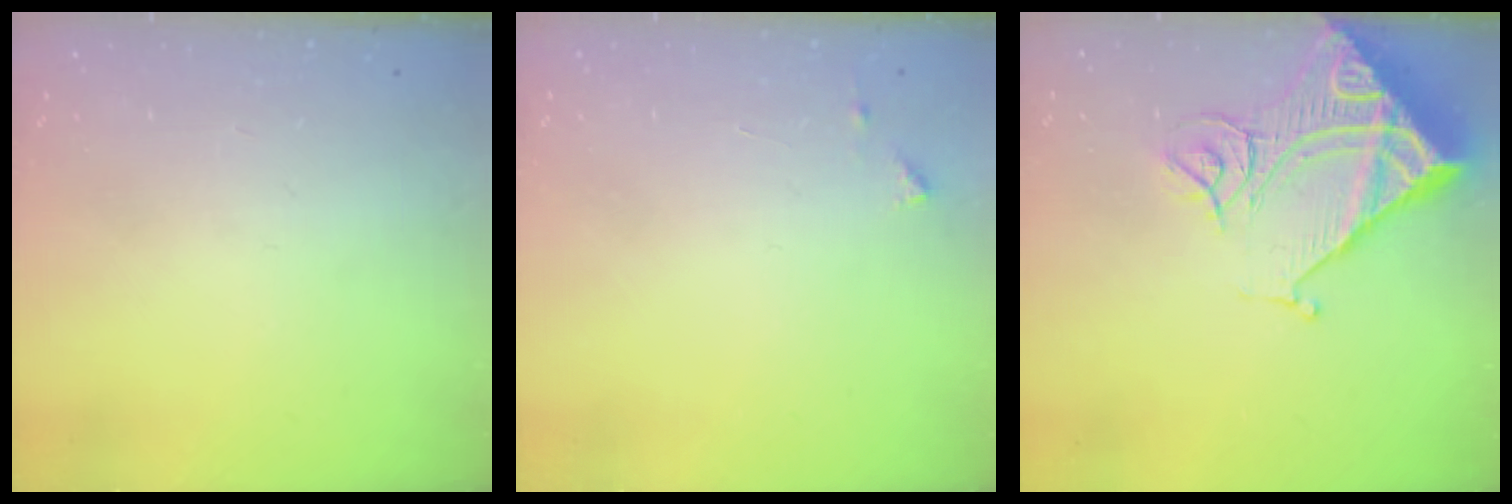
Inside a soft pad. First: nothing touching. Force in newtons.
{"total": 4.1, "press": 4.1, "slide": 0.5}
{"total": 16.6, "press": 16.5, "slide": 1.7}